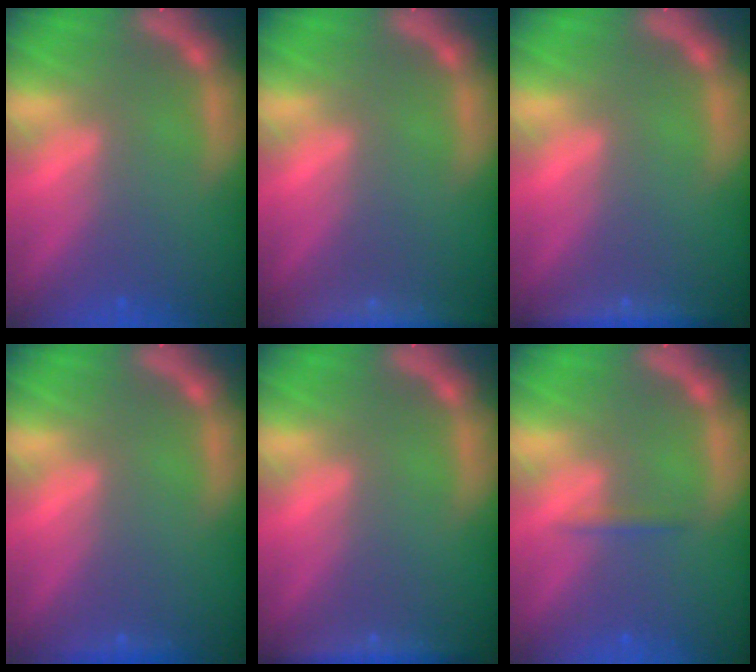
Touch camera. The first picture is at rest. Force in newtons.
{"total": 6.5}
{"total": 2.9}
{"total": 0.9}
{"total": 2.9}
{"total": 0.9}